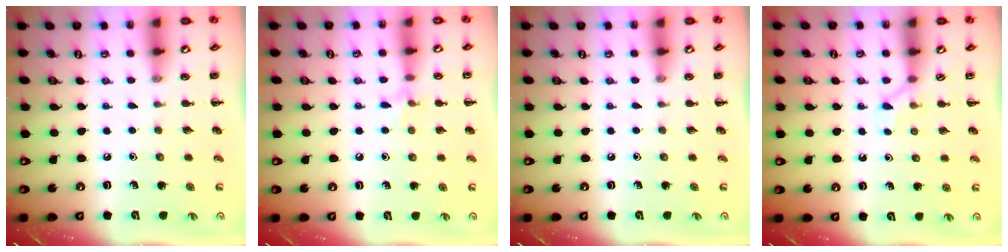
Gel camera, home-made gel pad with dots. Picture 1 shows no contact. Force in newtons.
{"total": 5.4, "press": 5.1, "slide": 1.9}
{"total": 0.0}
{"total": 2.6, "press": 2.5, "slide": 0.9}